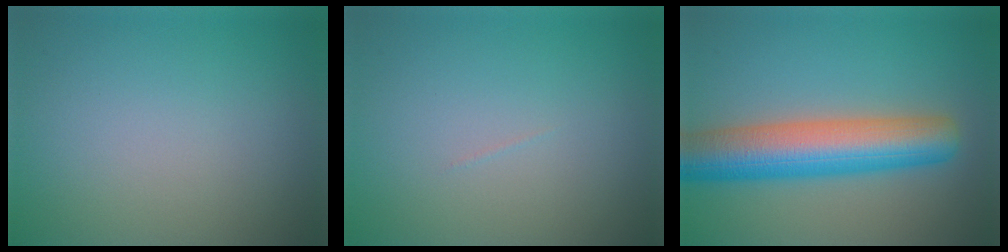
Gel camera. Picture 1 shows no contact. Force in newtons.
{"total": 0.0}
{"total": 8.9, "press": 8.9, "slide": 0.3}